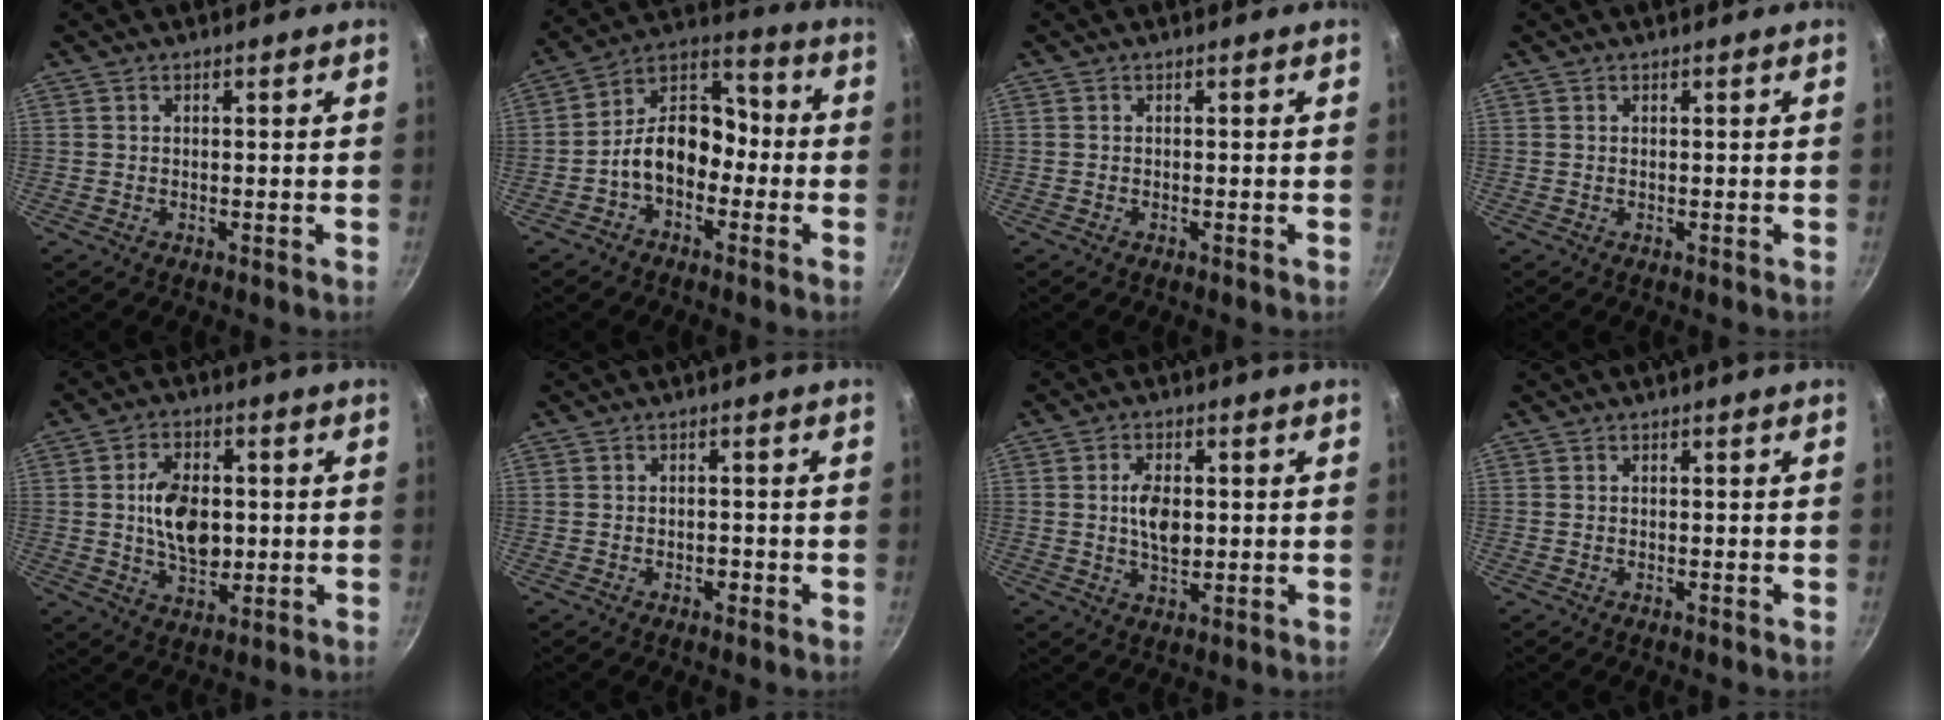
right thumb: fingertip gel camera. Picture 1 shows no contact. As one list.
[{"total": 12.4, "force": [-3.2, 8.6, 8.3], "torque": [-0.092, 0.059, -0.076]}, {"total": 0.0}, {"total": 0.0}, {"total": 11.2, "force": [0.4, 7.1, 8.6], "torque": [-0.125, -0.001, 0.008]}, {"total": 1.7, "force": [-0.8, 1.1, 1.0], "torque": [-0.012, 0.008, -0.011]}, {"total": 6.6, "force": [0.4, 3.8, 5.4], "torque": [-0.084, -0.001, 0.007]}, {"total": 0.0}]